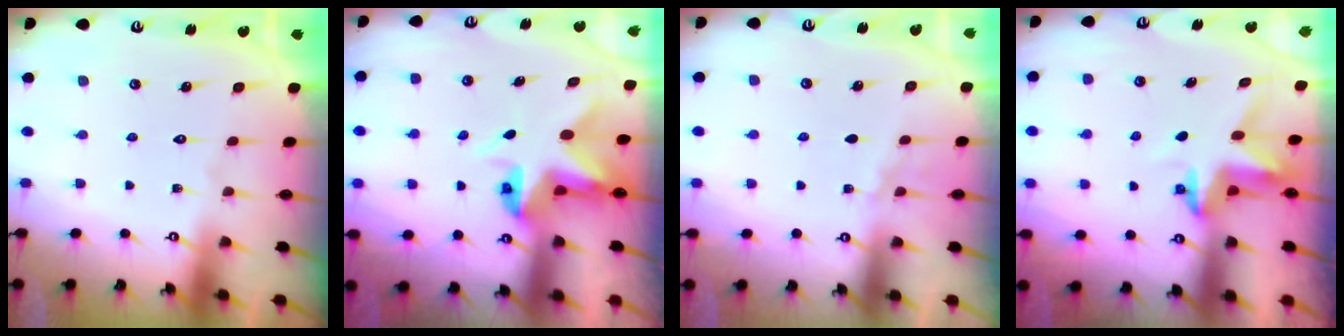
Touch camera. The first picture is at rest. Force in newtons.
{"total": 5.7, "press": 5.6, "slide": 0.6}
{"total": 2.2, "press": 1.9, "slide": 1.1}
{"total": 3.9, "press": 3.9, "slide": 0.3}